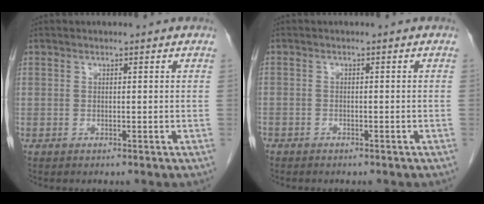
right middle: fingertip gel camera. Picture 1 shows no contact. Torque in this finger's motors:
{"motor_torque": [0.21, -0.46, -0.08, -0.21]}